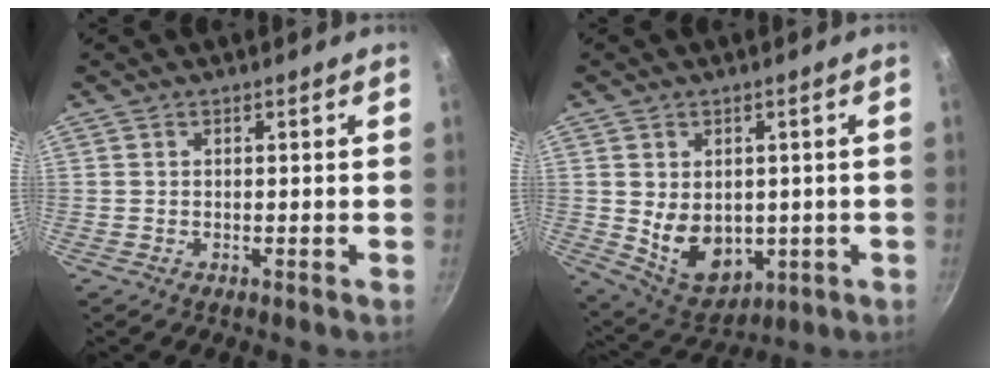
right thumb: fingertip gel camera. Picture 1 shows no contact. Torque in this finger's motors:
{"motor_torque": [-0.68, 1.21, 1.07, 0.26, 0.05]}